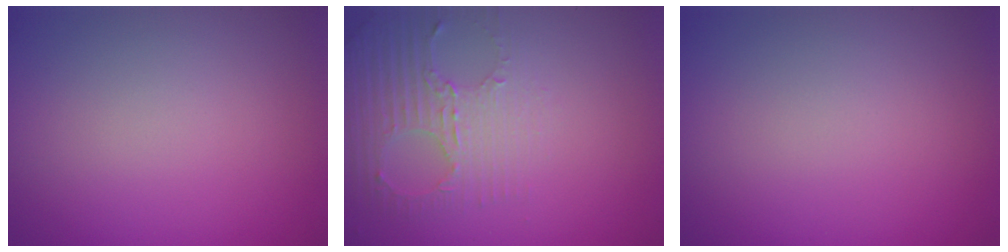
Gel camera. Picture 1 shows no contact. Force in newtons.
{"total": 2.9, "press": 2.7, "slide": 1.1}
{"total": 0.0}